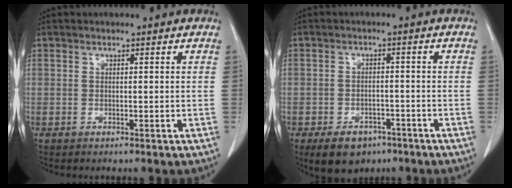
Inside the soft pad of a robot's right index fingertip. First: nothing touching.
{"total": 6.9, "force": [-4.5, 4.3, 2.9], "torque": [-0.048, 0.001, -0.061]}